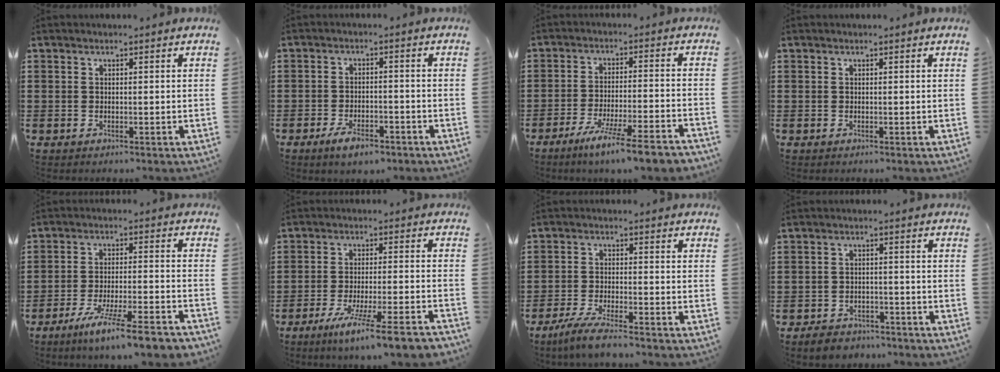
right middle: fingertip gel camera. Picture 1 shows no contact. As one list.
[{"total": 4.0, "force": [-2.9, 1.4, 2.4], "torque": [-0.046, 0.006, -0.054]}, {"total": 7.5, "force": [-6.1, -0.5, 4.3], "torque": [-0.077, -0.013, -0.114]}, {"total": 0.0}, {"total": 8.0, "force": [-6.5, -0.3, 4.6], "torque": [-0.091, -0.013, -0.123]}, {"total": 7.5, "force": [-5.9, -0.8, 4.5], "torque": [-0.081, -0.017, -0.112]}, {"total": 4.5, "force": [-3.9, 0.0, 2.3], "torque": [-0.059, -0.015, -0.079]}, {"total": 3.0, "force": [-2.8, 0.9, 0.1], "torque": [-0.010, 0.005, -0.061]}]